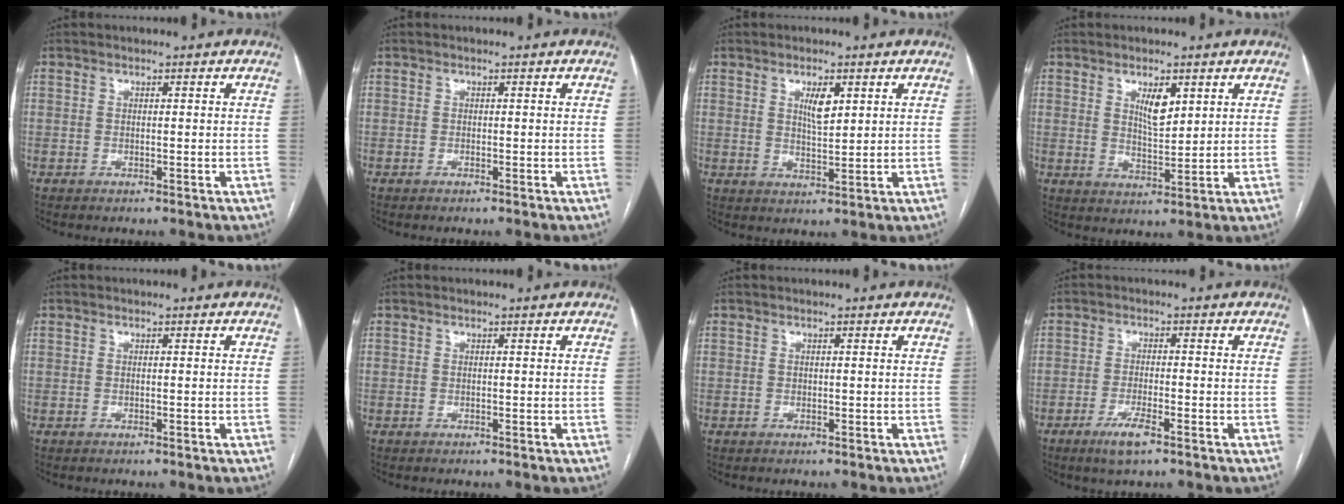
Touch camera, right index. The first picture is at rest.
{"total": 0.0}
{"total": 3.8, "force": [1.7, 1.1, 3.3], "torque": [-0.059, -0.002, 0.031]}
{"total": 5.5, "force": [2.2, 2.4, 4.5], "torque": [-0.077, -0.001, 0.043]}
{"total": 0.0}
{"total": 0.0}
{"total": 0.0}
{"total": 4.2, "force": [-2.5, 0.7, 3.2], "torque": [-0.066, -0.004, -0.044]}